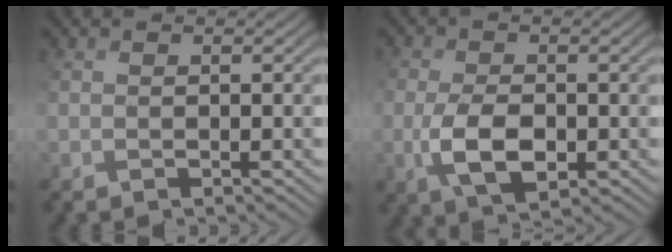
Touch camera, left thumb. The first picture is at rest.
{"total": 4.8, "force": [-0.7, 2.9, 3.8], "torque": [-0.091, 0.001, -0.007]}